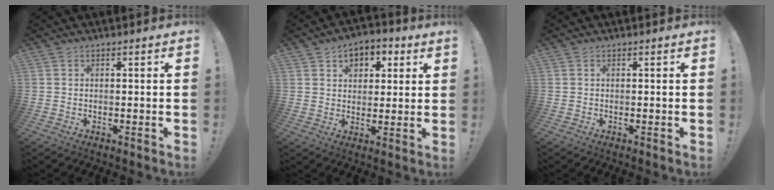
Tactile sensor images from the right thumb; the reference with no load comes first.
{"total": 6.9, "force": [3.3, 5.1, 3.4], "torque": [-0.040, -0.012, 0.060]}
{"total": 0.0}